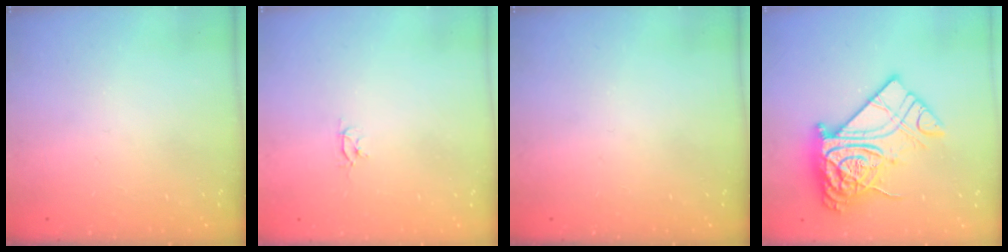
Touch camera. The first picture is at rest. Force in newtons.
{"total": 2.6, "press": 2.6, "slide": 0.3}
{"total": 0.0}
{"total": 22.9, "press": 22.8, "slide": 2.0}